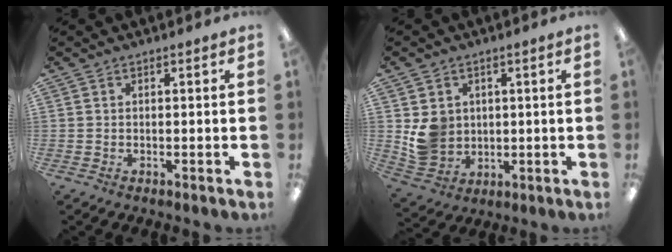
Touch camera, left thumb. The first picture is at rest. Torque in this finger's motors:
{"motor_torque": [0.04, 0.18, 0.01, -0.07, 0.05]}